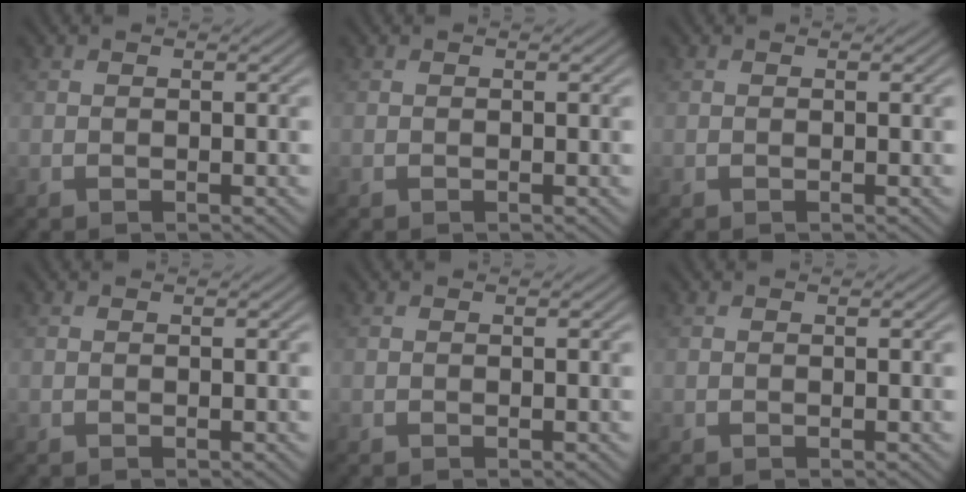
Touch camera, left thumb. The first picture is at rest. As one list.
[{"total": 0.0}, {"total": 0.0}, {"total": 0.0}, {"total": 0.0}, {"total": 0.0}]